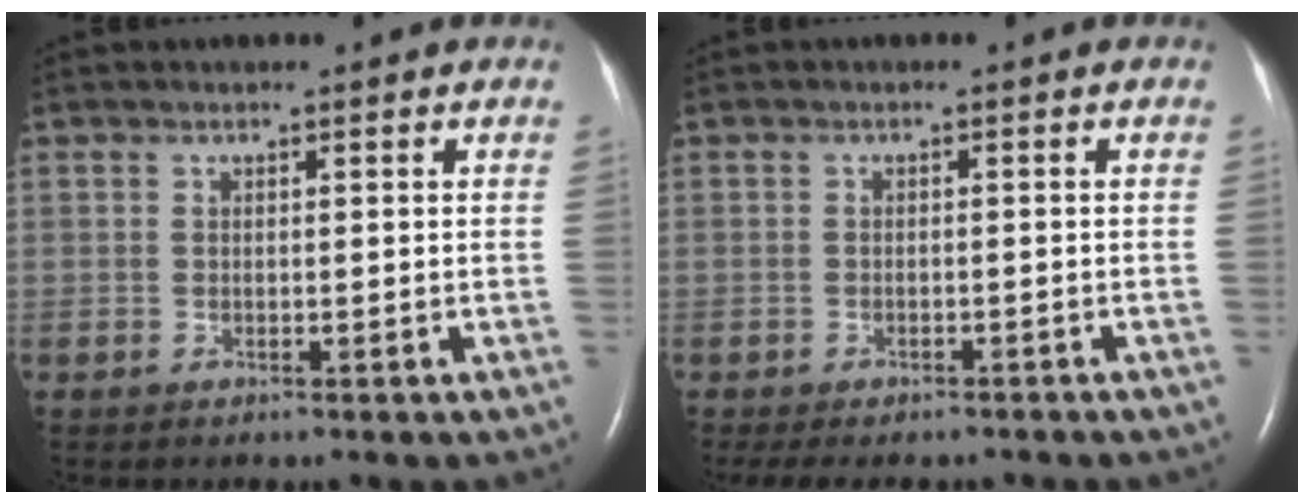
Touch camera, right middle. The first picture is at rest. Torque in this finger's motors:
{"motor_torque": [0.02, -0.01, 0.03, 0.06]}